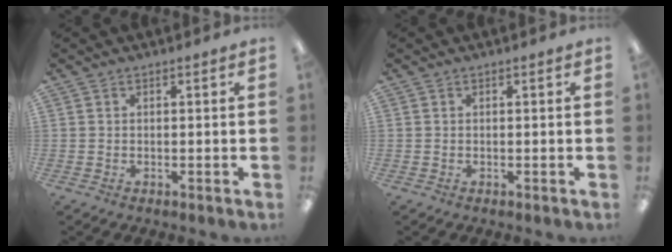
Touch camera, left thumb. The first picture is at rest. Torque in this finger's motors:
{"motor_torque": [0.00, 0.00, -0.12, 0.14, 0.00]}